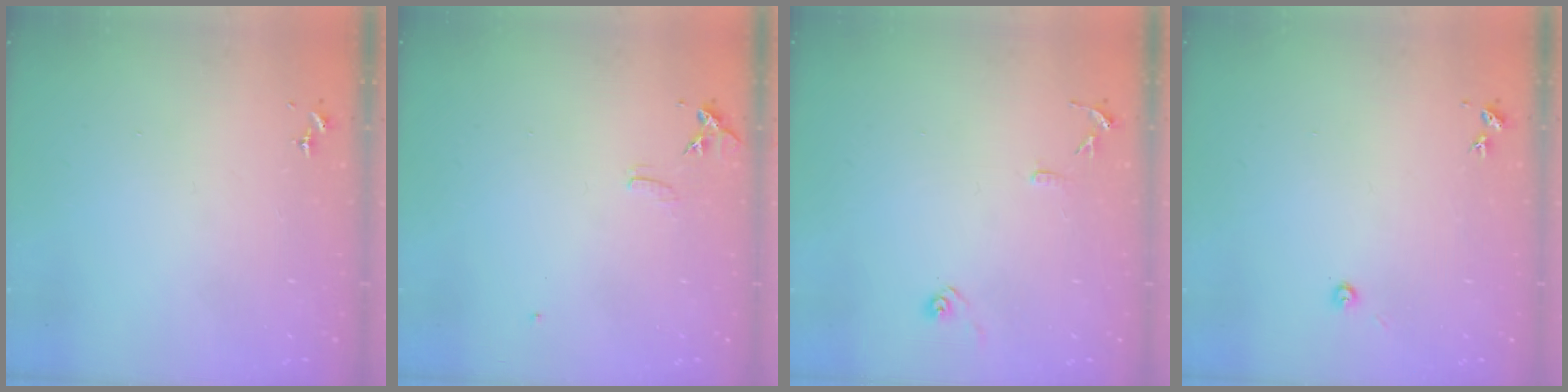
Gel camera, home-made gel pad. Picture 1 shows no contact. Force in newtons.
{"total": 6.3, "press": 6.2, "slide": 0.7}
{"total": 9.0, "press": 8.9, "slide": 0.8}
{"total": 2.7, "press": 2.7, "slide": 0.2}